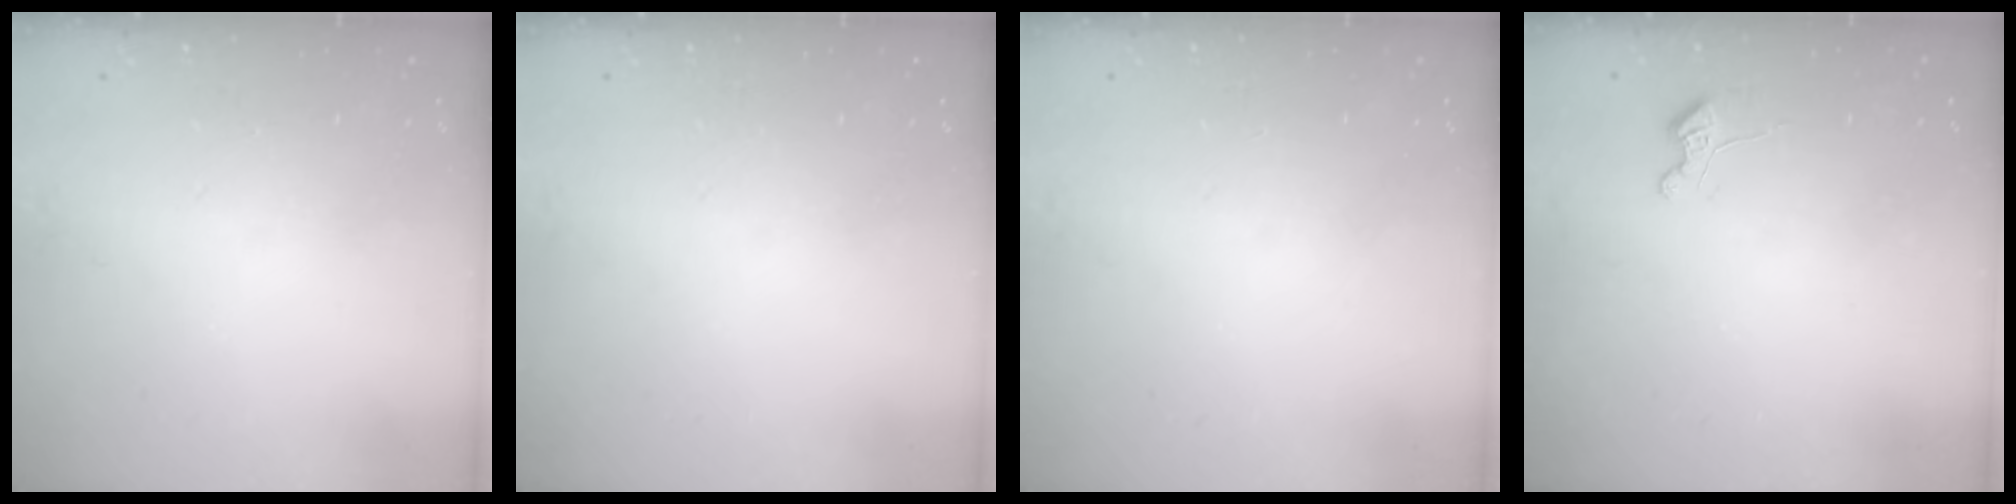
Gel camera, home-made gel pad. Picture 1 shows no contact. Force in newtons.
{"total": 0.0}
{"total": 0.0}
{"total": 4.2, "press": 4.2, "slide": 0.4}